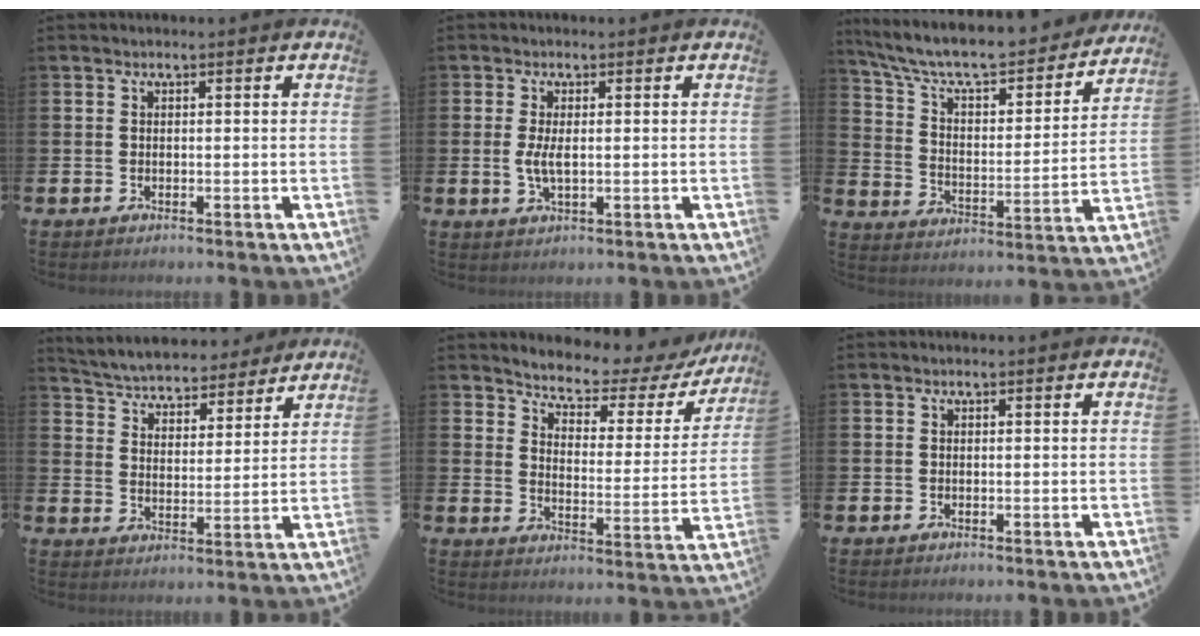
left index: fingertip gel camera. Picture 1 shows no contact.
{"total": 2.7, "force": [0.2, 1.0, 2.5], "torque": [-0.046, 0.003, 0.001]}
{"total": 8.5, "force": [7.5, 2.1, 3.3], "torque": [-0.094, -0.055, 0.123]}
{"total": 5.1, "force": [4.9, 1.2, 0.3], "torque": [-0.031, -0.042, 0.081]}
{"total": 5.3, "force": [5.0, 1.5, 1.0], "torque": [-0.046, -0.041, 0.080]}
{"total": 0.0}